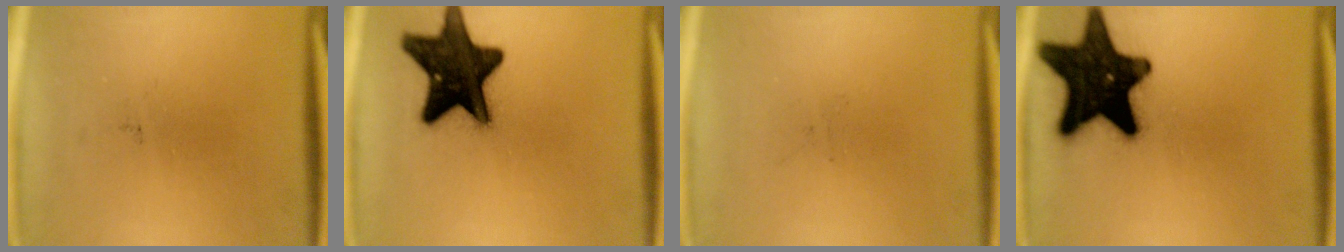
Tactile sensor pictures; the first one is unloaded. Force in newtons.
{"total": 18.4}
{"total": 0.0}
{"total": 19.7}